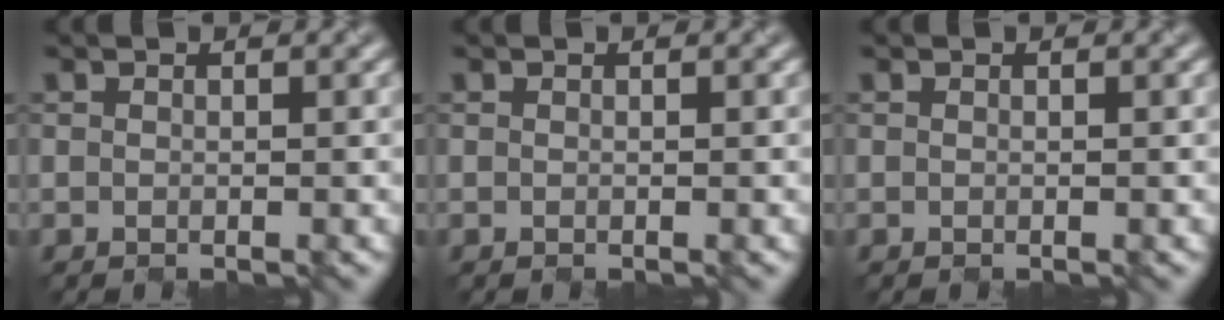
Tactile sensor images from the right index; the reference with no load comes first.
{"total": 0.0}
{"total": 0.0}